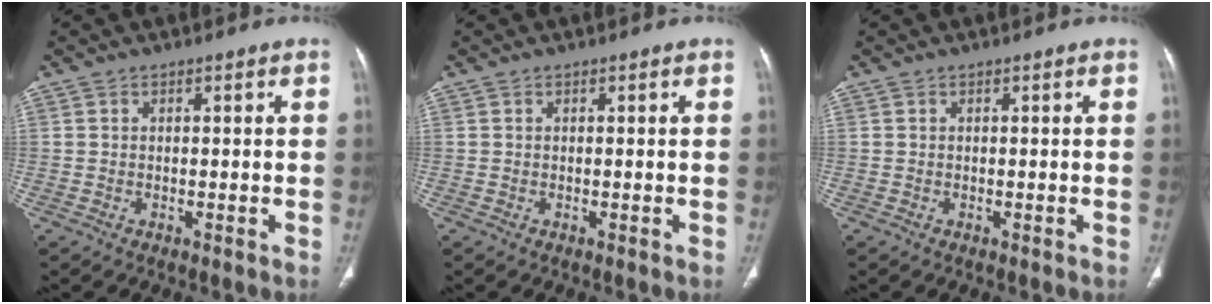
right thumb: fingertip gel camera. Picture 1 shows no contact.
{"total": 0.0}
{"total": 0.0}